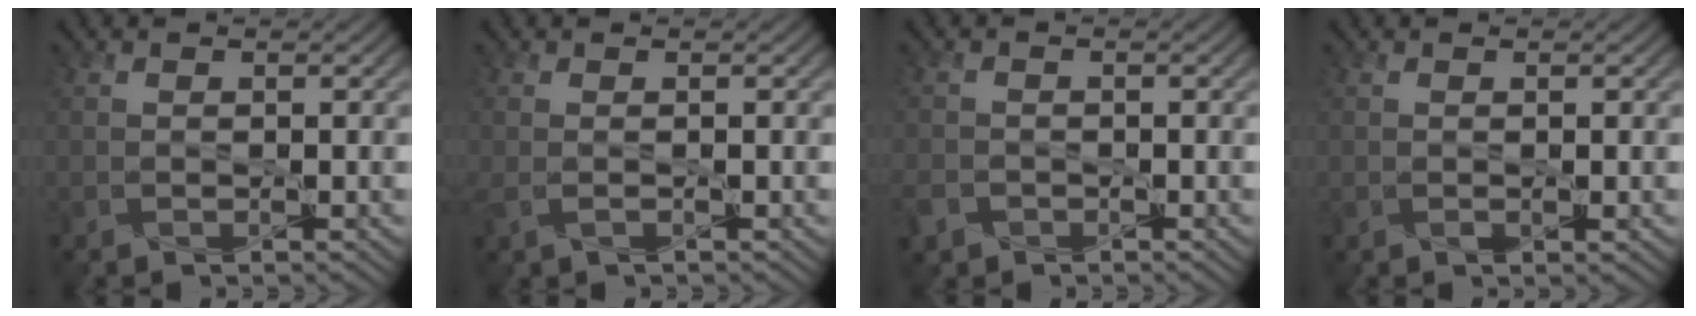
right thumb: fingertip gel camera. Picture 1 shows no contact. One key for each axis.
{"total": 1.6, "fx": -0.2, "fy": 0.6, "fz": 1.5, "tx": -0.041, "ty": -0.006, "tz": -0.006}
{"total": 2.5, "fx": -1.5, "fy": 1.9, "fz": 0.8, "tx": -0.028, "ty": -0.010, "tz": -0.036}
{"total": 0.7, "fx": -0.1, "fy": 0.3, "fz": 0.7, "tx": -0.013, "ty": -0.004, "tz": 0.000}